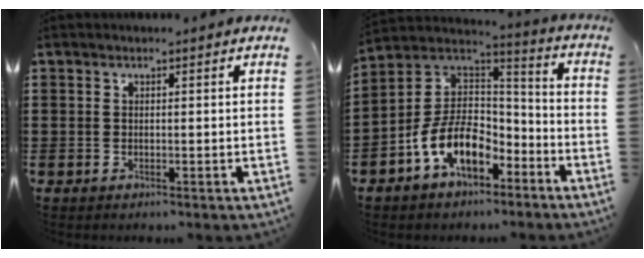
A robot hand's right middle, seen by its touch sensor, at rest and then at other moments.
{"total": 10.4, "force": [-5.7, 6.1, 6.2], "torque": [-0.145, 0.011, -0.114]}